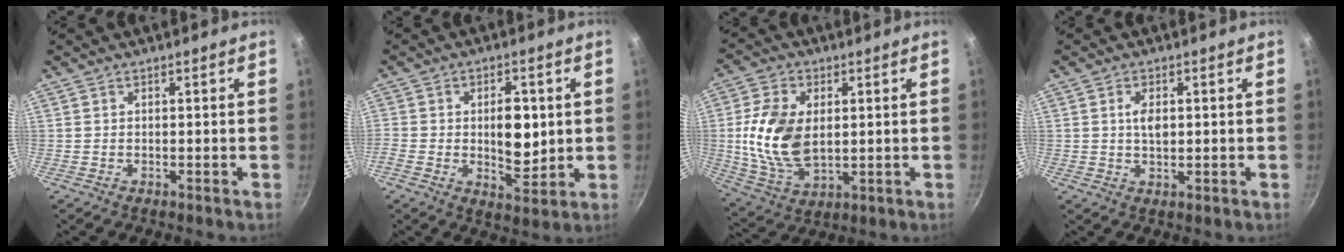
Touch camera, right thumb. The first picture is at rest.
{"total": 9.1, "force": [0.2, 5.3, 7.4], "torque": [-0.104, -0.007, 0.005]}
{"total": 14.3, "force": [1.4, 8.9, 11.1], "torque": [-0.203, -0.013, 0.033]}
{"total": 3.4, "force": [0.5, 1.9, 2.8], "torque": [-0.040, -0.003, 0.009]}